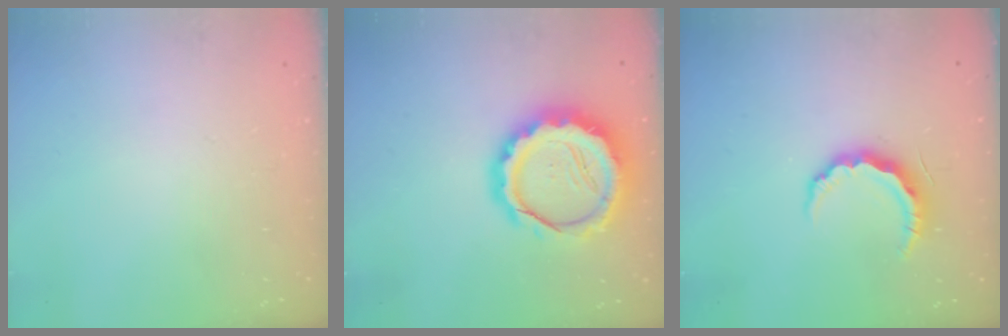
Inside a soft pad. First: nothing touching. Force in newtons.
{"total": 16.8, "press": 16.4, "slide": 3.5}
{"total": 8.5, "press": 8.4, "slide": 0.9}